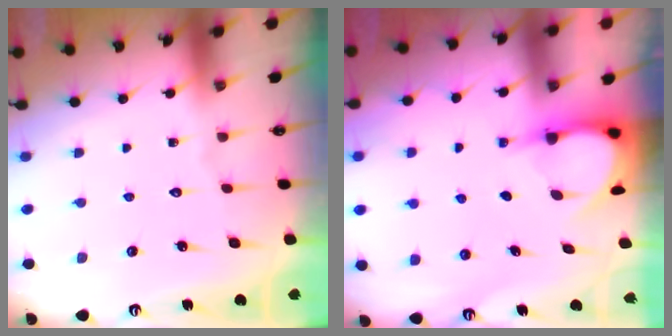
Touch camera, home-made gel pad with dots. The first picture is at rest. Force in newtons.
{"total": 4.0, "press": 4.0, "slide": 0.3}